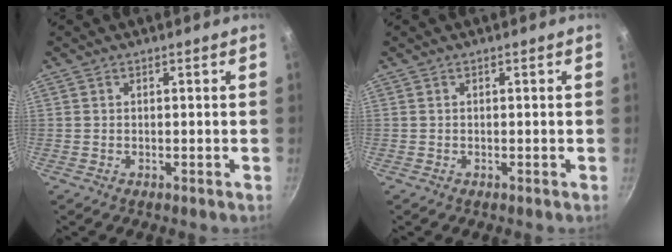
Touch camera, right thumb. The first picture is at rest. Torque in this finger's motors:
{"motor_torque": [0.00, 0.00, 0.00, 0.00, 0.03]}